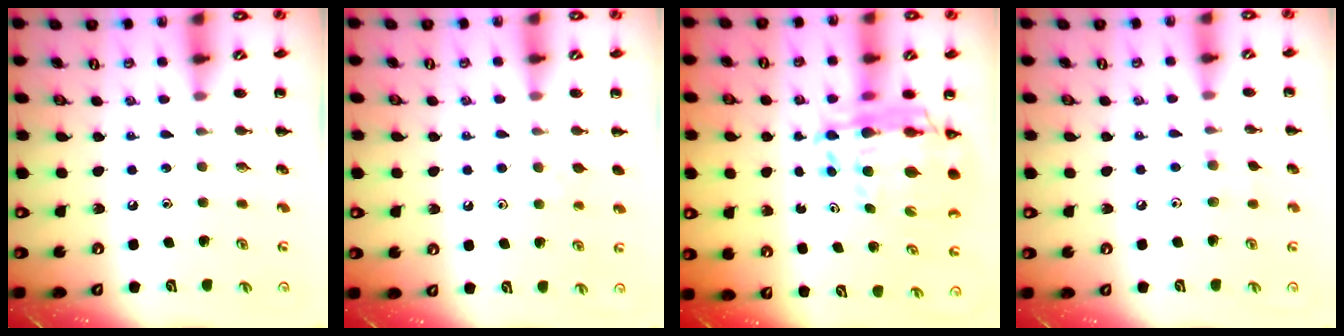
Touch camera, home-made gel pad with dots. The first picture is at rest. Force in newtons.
{"total": 5.7, "press": 5.4, "slide": 1.9}
{"total": 15.2, "press": 14.6, "slide": 4.2}
{"total": 5.1, "press": 4.8, "slide": 1.5}